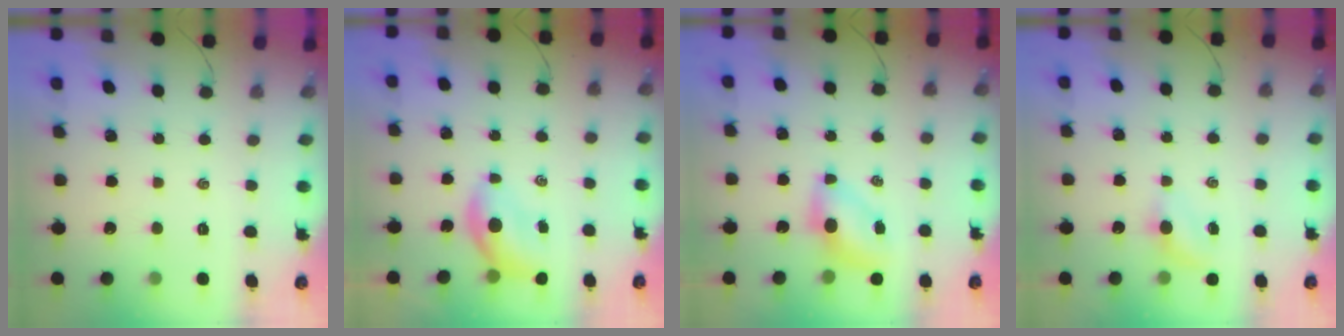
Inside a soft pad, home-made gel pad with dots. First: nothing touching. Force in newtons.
{"total": 5.6, "press": 5.5, "slide": 0.9}
{"total": 5.3, "press": 5.3, "slide": 0.5}
{"total": 4.3, "press": 4.1, "slide": 1.3}